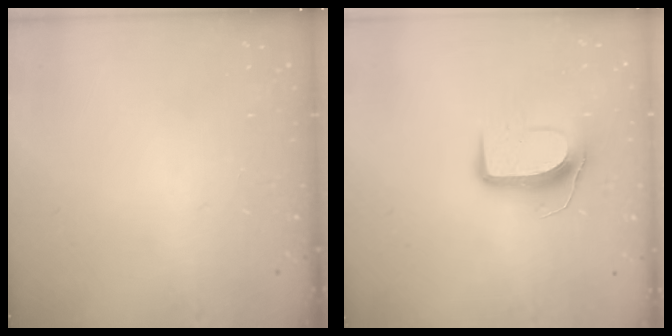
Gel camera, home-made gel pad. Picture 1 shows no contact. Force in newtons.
{"total": 9.4, "press": 9.4, "slide": 0.3}